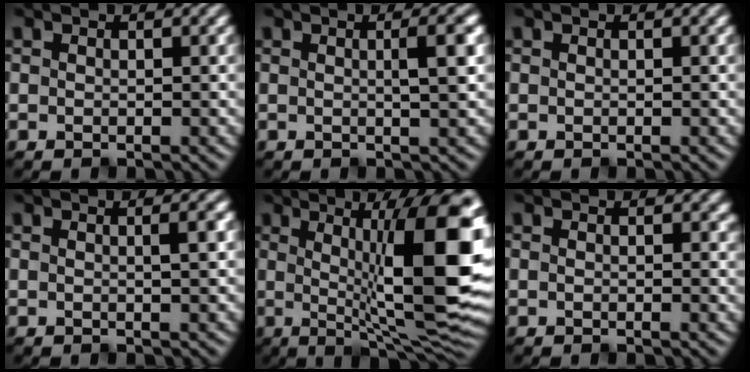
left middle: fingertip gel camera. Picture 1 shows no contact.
{"total": 2.7, "force": [0.4, 0.5, 2.6], "torque": [-0.029, 0.007, 0.001]}
{"total": 0.0}
{"total": 1.4, "force": [0.2, 0.3, 1.4], "torque": [-0.016, 0.005, -0.001]}
{"total": 14.7, "force": [2.0, 3.5, 14.1], "torque": [-0.174, -0.002, 0.035]}
{"total": 0.9, "force": [0.2, 0.6, 0.6], "torque": [-0.008, -0.004, 0.001]}